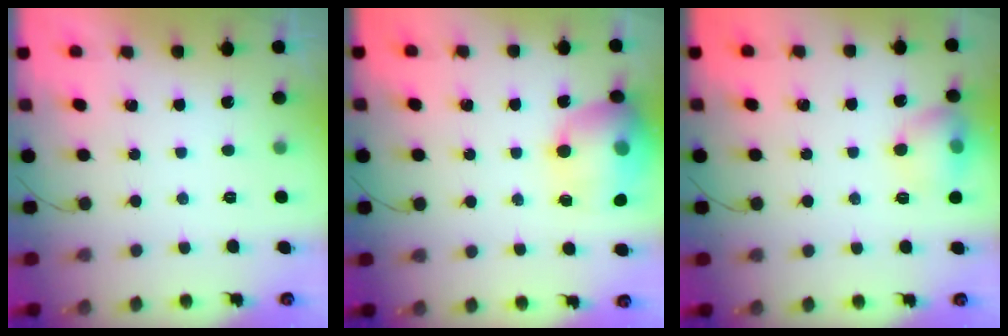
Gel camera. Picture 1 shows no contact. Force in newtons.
{"total": 17.0, "press": 16.9, "slide": 1.8}
{"total": 10.0, "press": 9.9, "slide": 1.5}